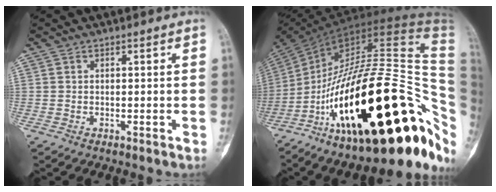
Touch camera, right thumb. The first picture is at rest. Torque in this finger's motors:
{"motor_torque": [1.88, 1.05, 2.77, 0.00, 1.07]}